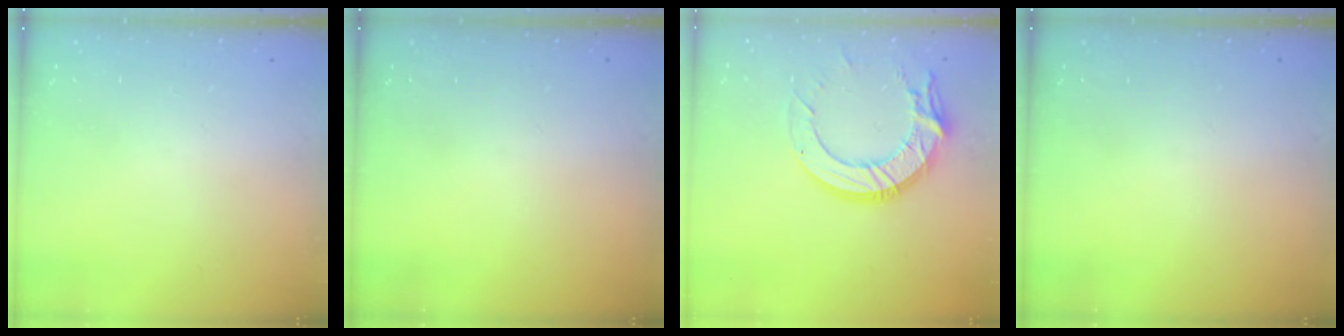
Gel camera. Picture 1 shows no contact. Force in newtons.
{"total": 0.0}
{"total": 14.7, "press": 14.6, "slide": 1.4}
{"total": 0.0}